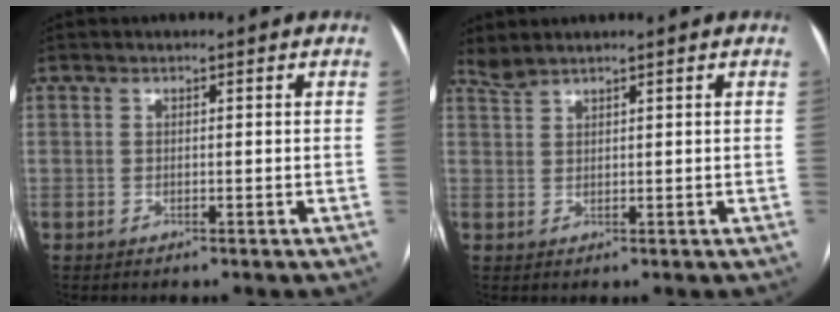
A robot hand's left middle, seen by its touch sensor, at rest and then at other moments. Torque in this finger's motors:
{"motor_torque": [0.03, -0.12, -0.02, -0.01]}